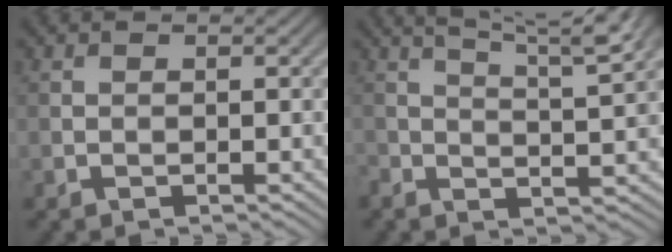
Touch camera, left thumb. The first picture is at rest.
{"total": 8.3, "force": [5.7, 1.3, 5.9], "torque": [-0.092, 0.014, 0.076]}